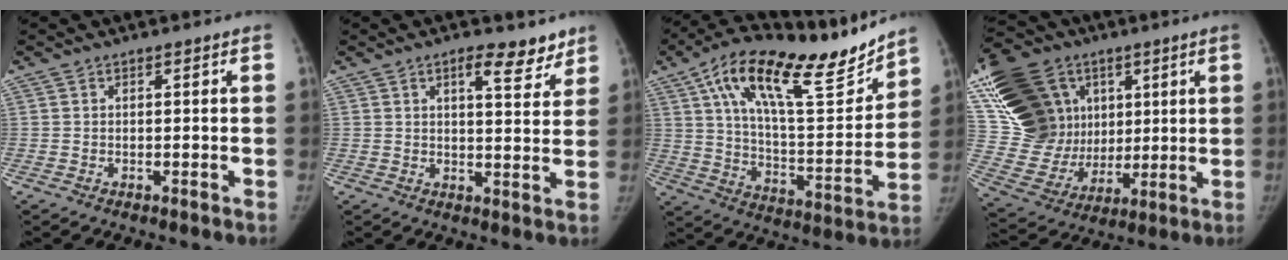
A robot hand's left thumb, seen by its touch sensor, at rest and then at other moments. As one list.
[{"total": 7.3, "force": [4.9, 2.8, 4.6], "torque": [-0.036, -0.028, 0.067]}, {"total": 24.7, "force": [16.8, 8.0, 16.3], "torque": [-0.222, -0.054, 0.279]}, {"total": 28.6, "force": [11.1, 21.8, 14.8], "torque": [-0.303, 0.027, 0.225]}]